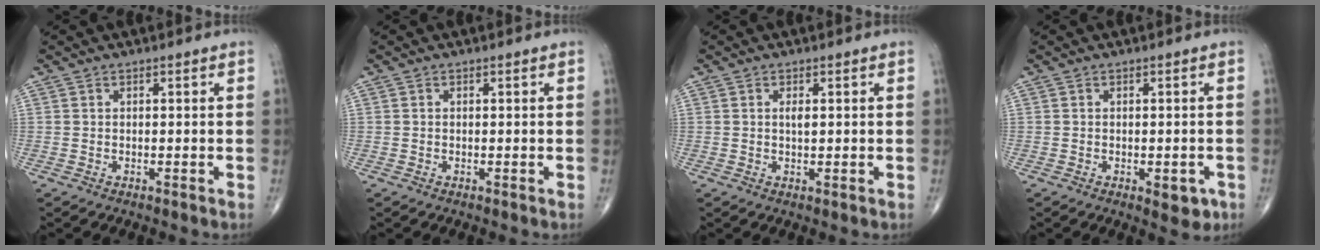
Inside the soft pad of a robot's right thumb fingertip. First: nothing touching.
{"total": 0.0}
{"total": 1.6, "force": [0.3, 0.6, 1.5], "torque": [-0.025, -0.001, 0.006]}
{"total": 3.8, "force": [-1.5, 1.8, 3.0], "torque": [-0.018, -0.001, -0.013]}